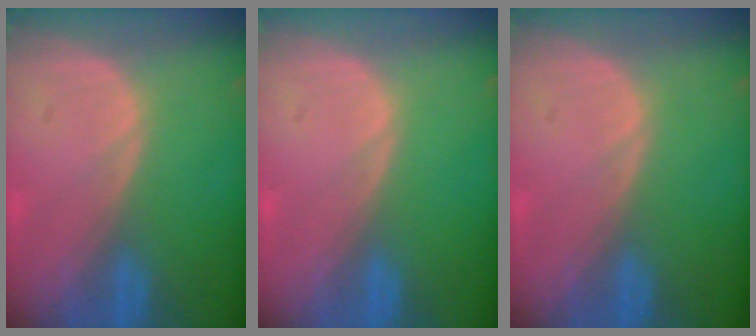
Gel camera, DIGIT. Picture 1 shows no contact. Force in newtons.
{"total": 0.0}
{"total": 0.0}